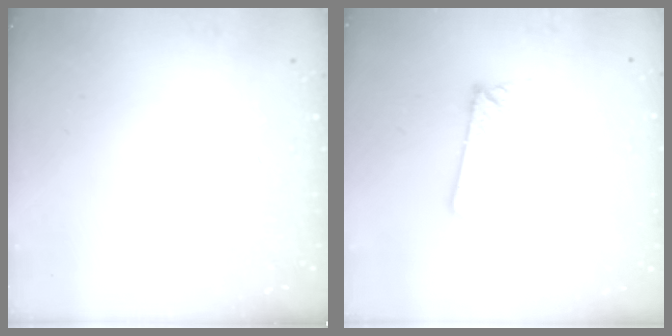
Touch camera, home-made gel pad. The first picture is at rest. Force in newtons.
{"total": 1.8, "press": 1.8, "slide": 0.1}